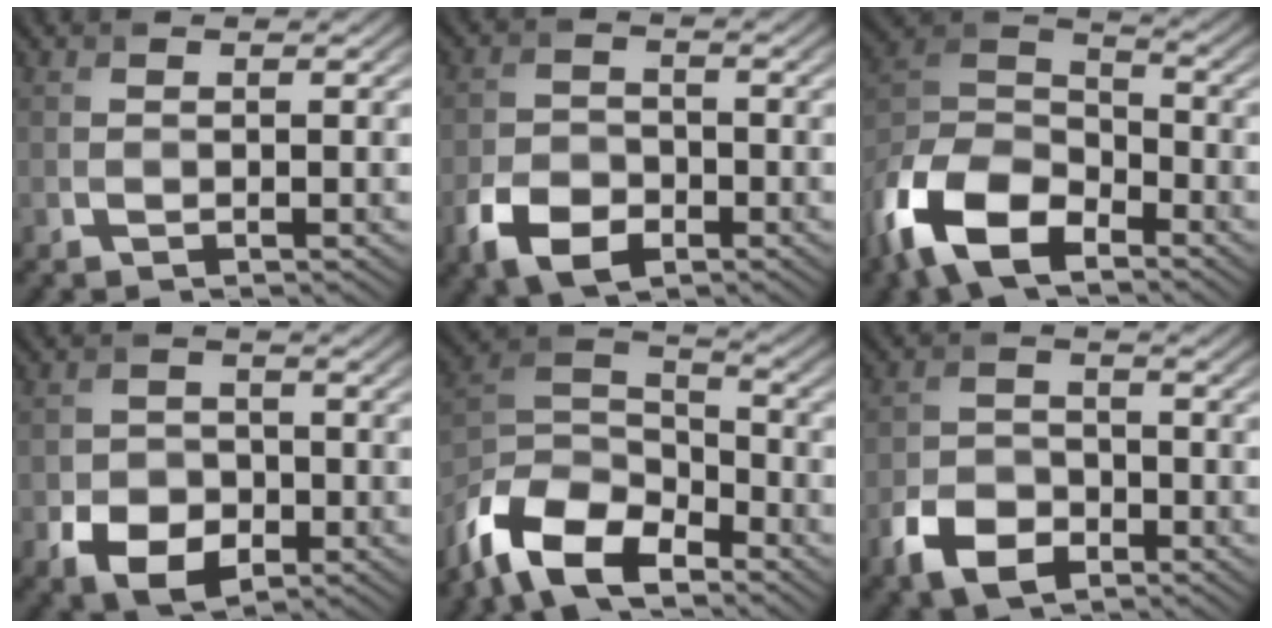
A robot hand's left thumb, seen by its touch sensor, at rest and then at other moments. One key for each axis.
{"total": 6.3, "fx": -3.2, "fy": 4.1, "fz": 3.6, "tx": -0.078, "ty": -0.010, "tz": -0.066}
{"total": 14.0, "fx": -8.6, "fy": 7.3, "fz": 8.2, "tx": -0.195, "ty": -0.022, "tz": -0.187}
{"total": 6.3, "fx": -2.7, "fy": 4.5, "fz": 3.4, "tx": -0.066, "ty": -0.016, "tz": -0.048}
{"total": 11.8, "fx": -8.4, "fy": 5.3, "fz": 6.4, "tx": -0.135, "ty": -0.010, "tz": -0.177}
{"total": 5.8, "fx": -3.3, "fy": 3.7, "fz": 3.0, "tx": -0.064, "ty": -0.007, "tz": -0.071}